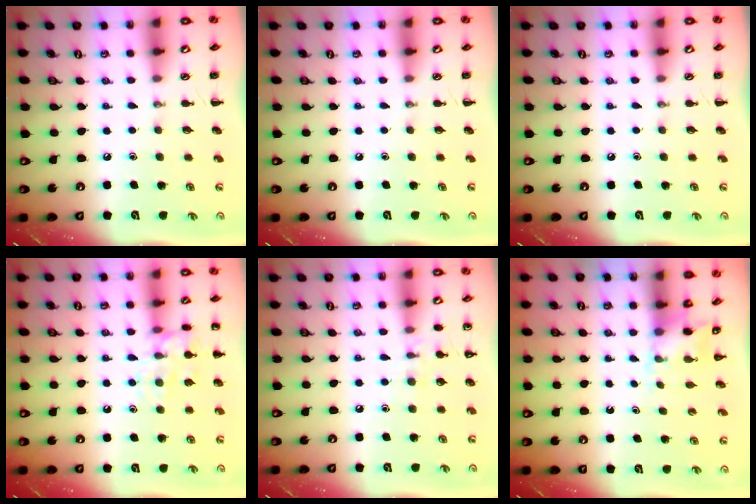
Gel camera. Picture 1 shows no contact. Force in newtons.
{"total": 0.0}
{"total": 0.0}
{"total": 11.7, "press": 11.7, "slide": 0.7}
{"total": 7.4, "press": 7.1, "slide": 2.1}
{"total": 3.0, "press": 2.8, "slide": 1.0}